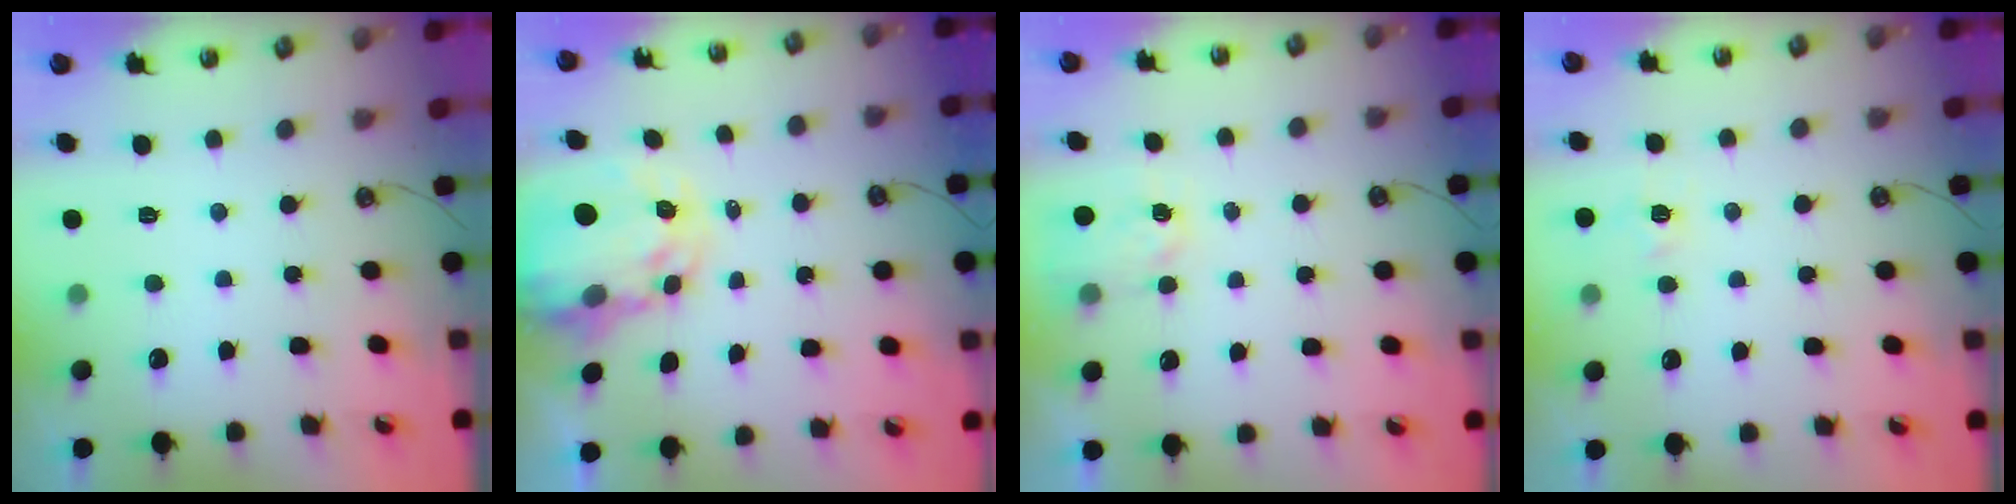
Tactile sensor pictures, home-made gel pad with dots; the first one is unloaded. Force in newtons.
{"total": 5.5, "press": 5.5, "slide": 0.6}
{"total": 3.0, "press": 2.9, "slide": 0.3}
{"total": 5.0, "press": 5.0, "slide": 0.7}